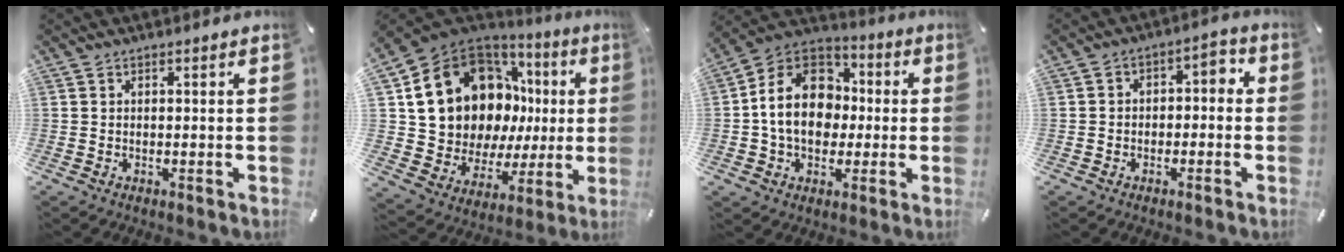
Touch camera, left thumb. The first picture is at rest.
{"total": 19.9, "force": [8.7, 14.0, 11.1], "torque": [-0.192, -0.067, 0.180]}
{"total": 16.1, "force": [-1.2, 13.2, 9.1], "torque": [-0.194, 0.017, -0.023]}
{"total": 4.0, "force": [-2.5, 2.5, 1.8], "torque": [-0.031, 0.022, -0.052]}